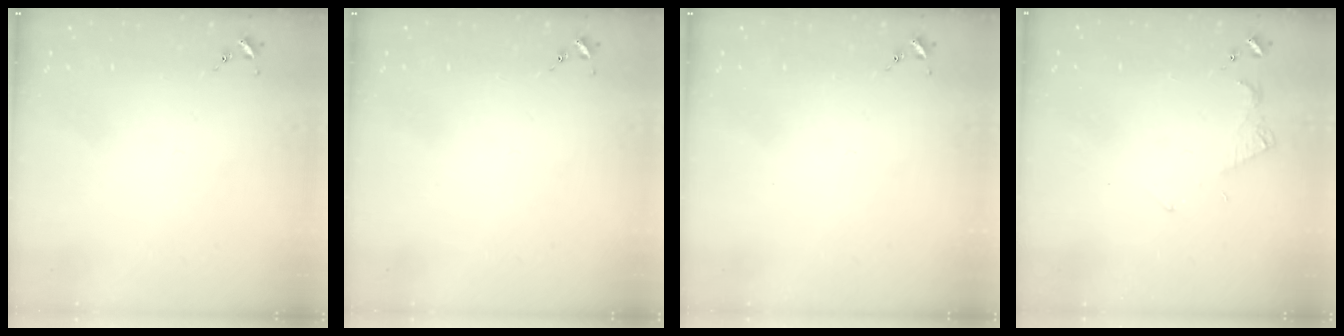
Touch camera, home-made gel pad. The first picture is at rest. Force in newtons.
{"total": 0.0}
{"total": 0.0}
{"total": 4.9, "press": 4.9, "slide": 0.5}